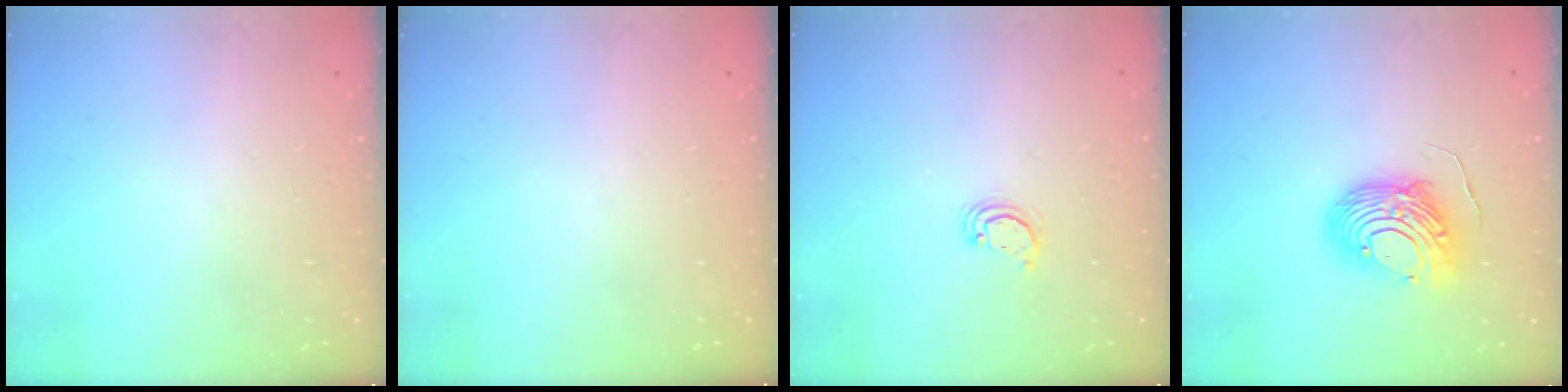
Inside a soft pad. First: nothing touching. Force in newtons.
{"total": 0.0}
{"total": 2.5, "press": 2.5, "slide": 0.3}
{"total": 12.2, "press": 12.1, "slide": 0.9}